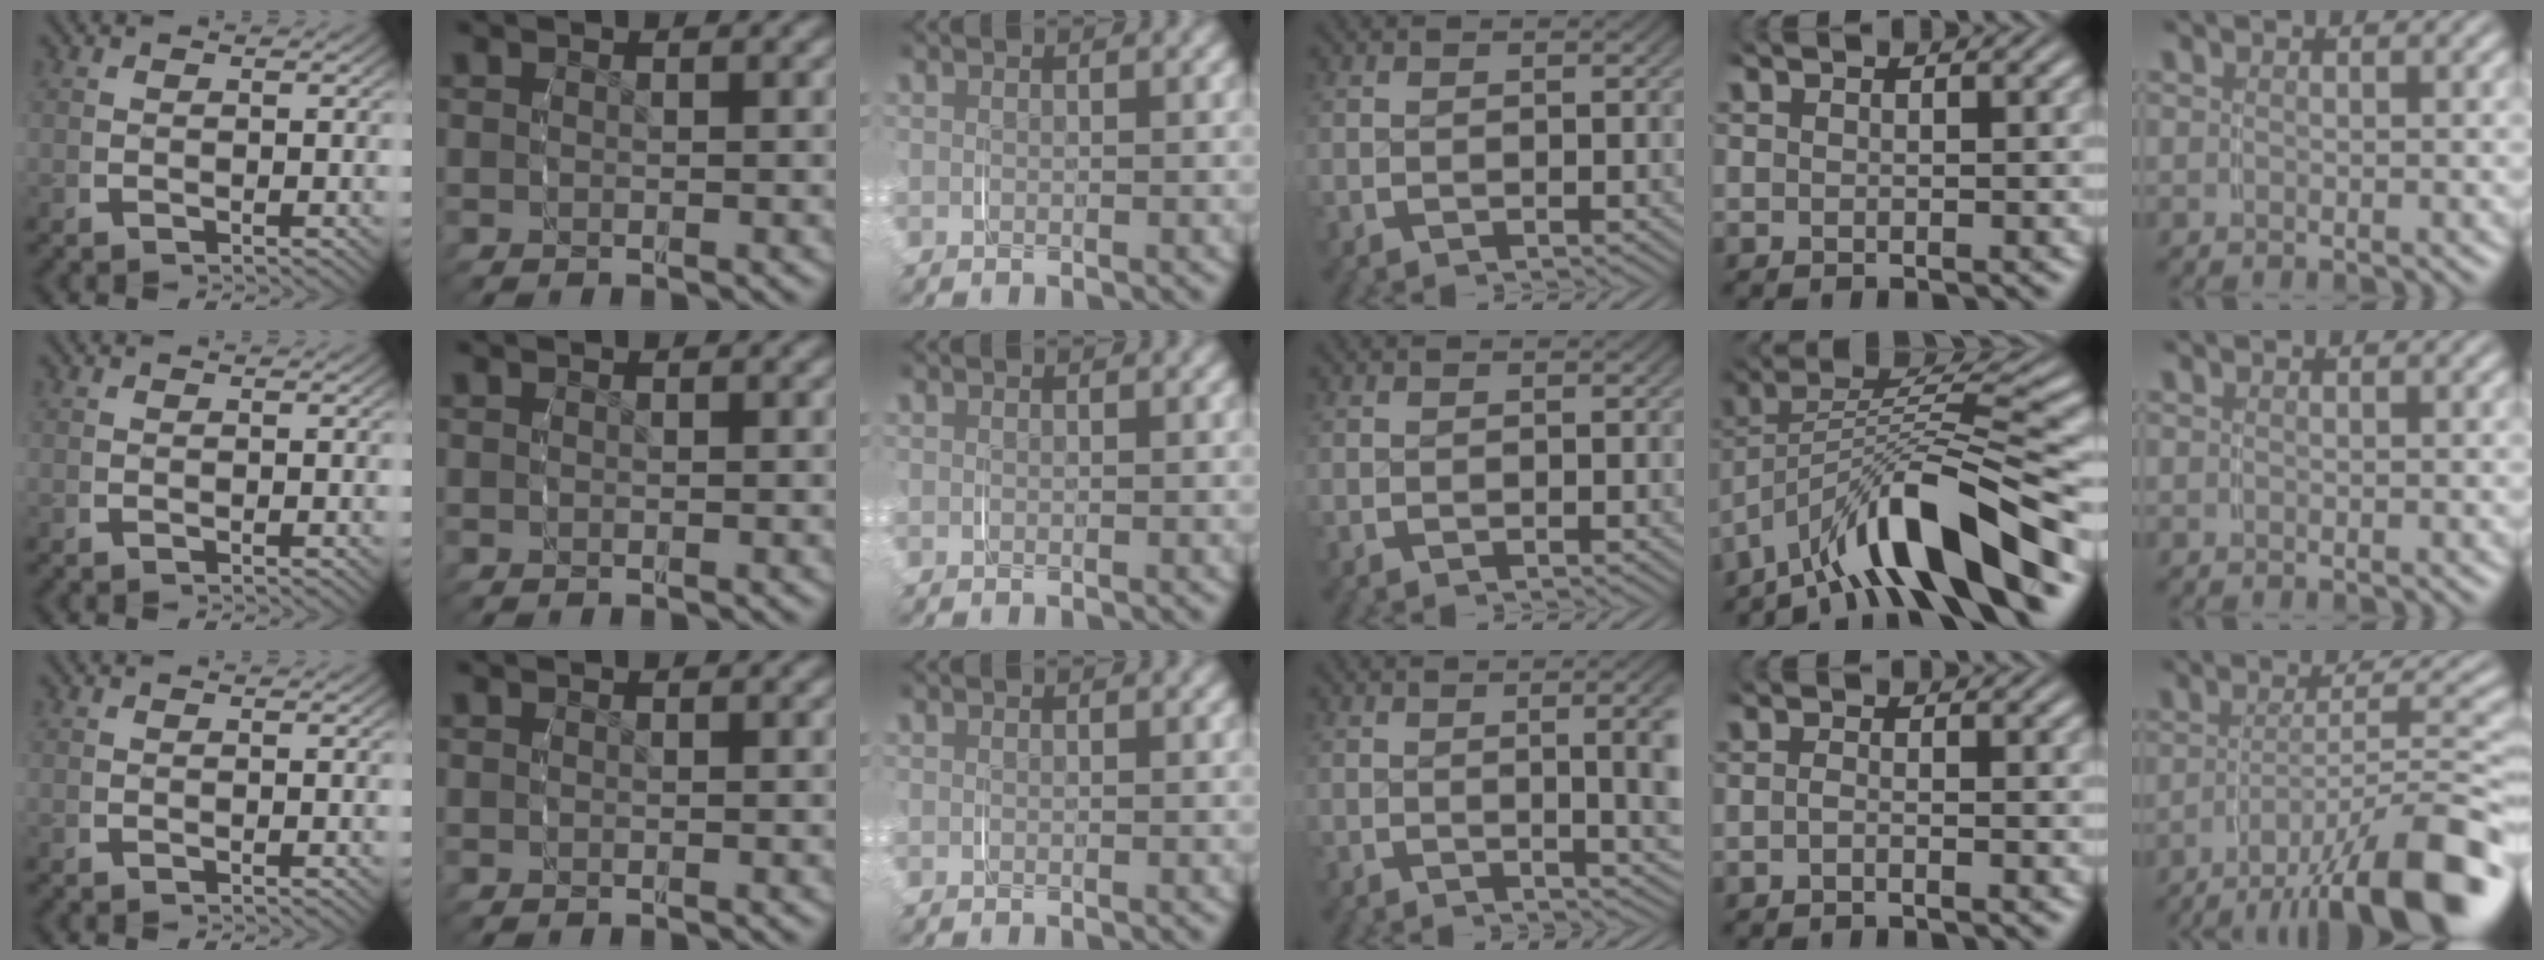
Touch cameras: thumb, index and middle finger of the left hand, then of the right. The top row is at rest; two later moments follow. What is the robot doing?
{"motion": "grasp_and_lifting", "object": "pencil case"}